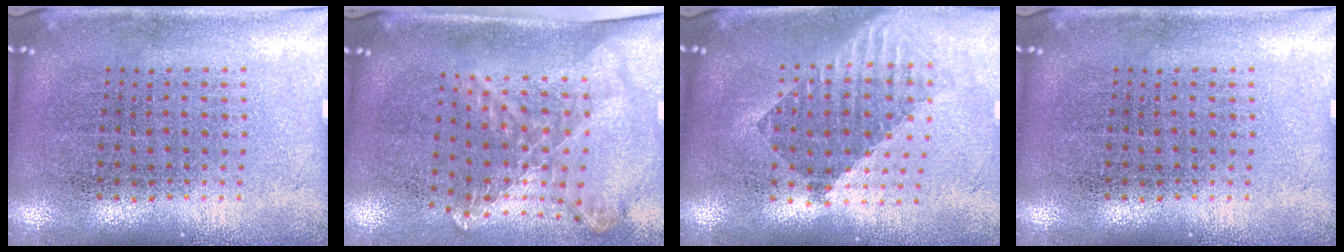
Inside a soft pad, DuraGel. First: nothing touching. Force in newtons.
{"total": 1.9, "press": 1.4, "slide": 1.3}
{"total": 1.7, "press": 1.4, "slide": 0.9}
{"total": 0.0}